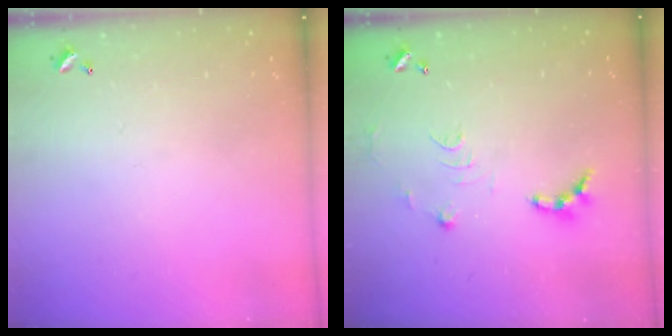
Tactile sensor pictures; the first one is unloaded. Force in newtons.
{"total": 9.4, "press": 9.4, "slide": 0.4}